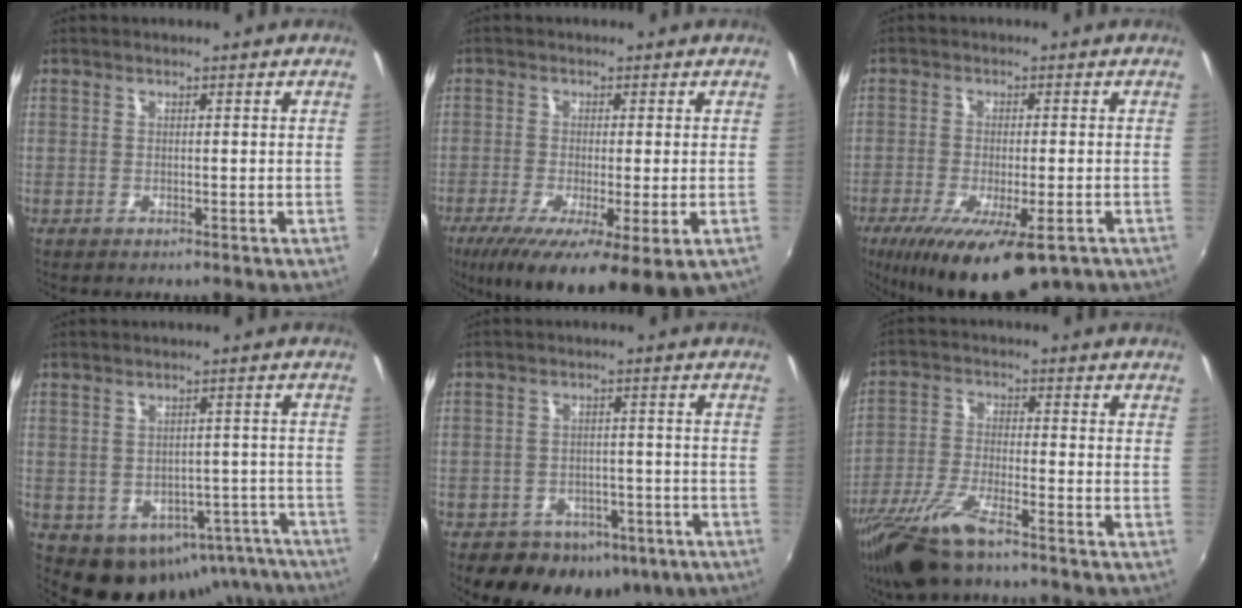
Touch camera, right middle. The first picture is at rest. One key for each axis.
{"total": 12.7, "fx": -6.0, "fy": 2.3, "fz": 11.0, "tx": -0.205, "ty": -0.047, "tz": -0.093}
{"total": 15.2, "fx": -9.5, "fy": 4.4, "fz": 11.1, "tx": -0.208, "ty": -0.052, "tz": -0.145}
{"total": 15.1, "fx": -11.0, "fy": 9.6, "fz": 4.1, "tx": -0.071, "ty": 0.038, "tz": -0.096}
{"total": 15.6, "fx": -9.6, "fy": 10.2, "fz": 7.0, "tx": -0.150, "ty": 0.011, "tz": -0.109}
{"total": 12.2, "fx": -8.8, "fy": 2.5, "fz": 8.0, "tx": -0.178, "ty": -0.031, "tz": -0.174}